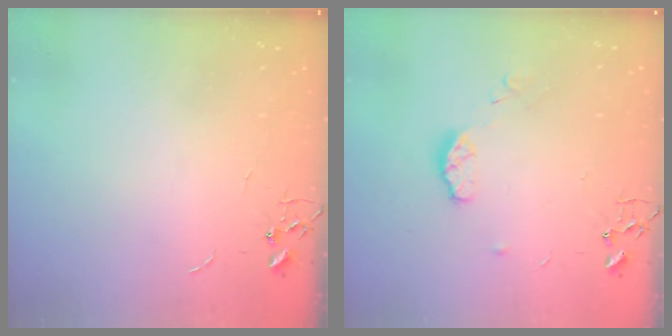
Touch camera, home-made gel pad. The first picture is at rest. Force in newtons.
{"total": 6.7, "press": 6.7, "slide": 0.5}